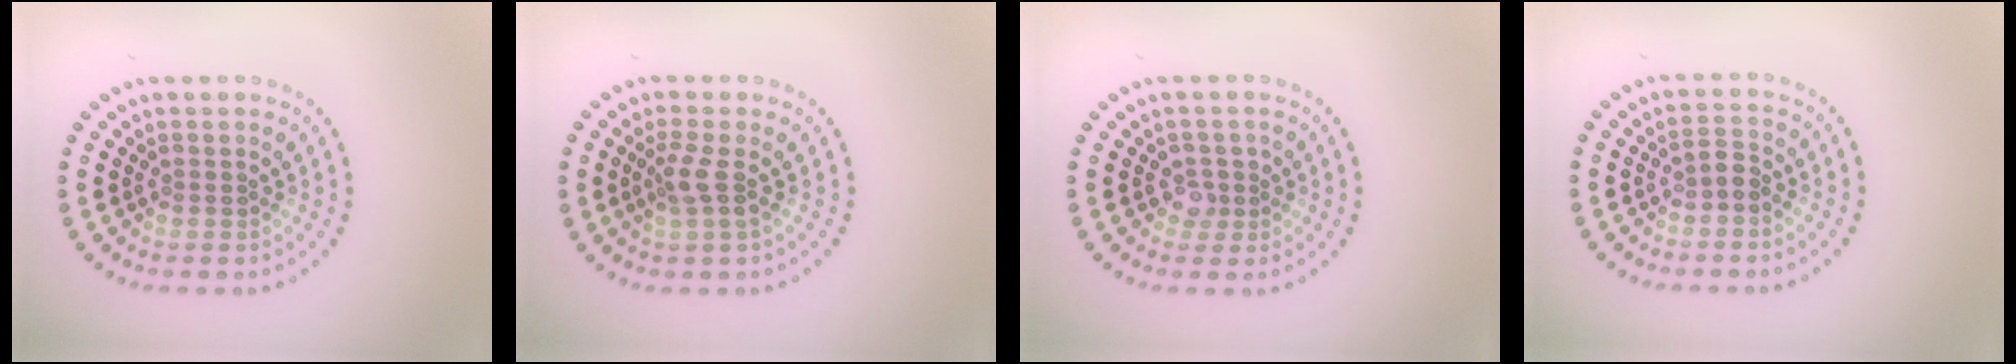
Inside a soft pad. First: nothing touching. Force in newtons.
{"total": 1.9, "press": 1.4, "slide": 1.3}
{"total": 1.6, "press": 1.3, "slide": 1.0}
{"total": 1.3, "press": 1.2, "slide": 0.6}